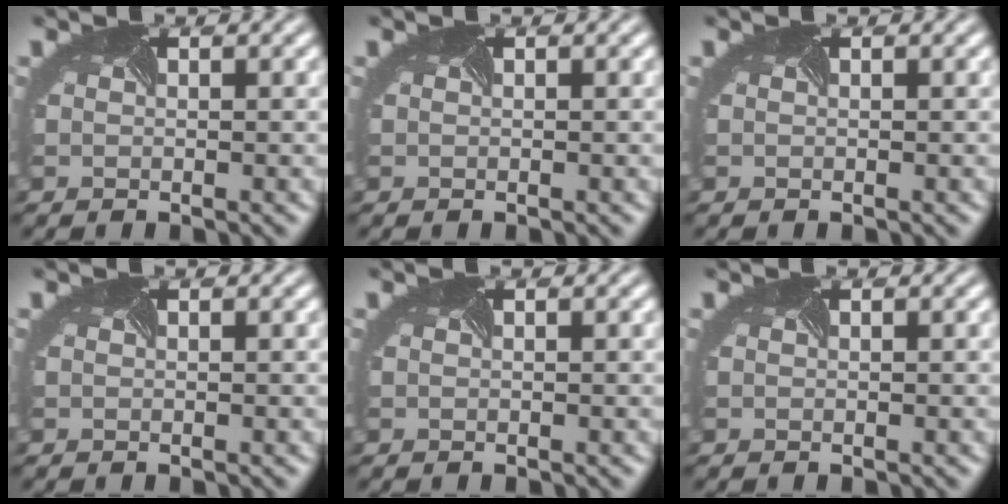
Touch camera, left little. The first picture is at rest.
{"total": 0.0}
{"total": 0.0}
{"total": 0.0}
{"total": 0.0}
{"total": 0.0}